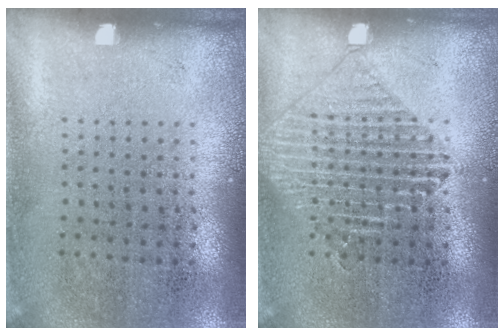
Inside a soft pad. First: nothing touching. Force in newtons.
{"total": 2.2, "press": 2.1, "slide": 0.4}